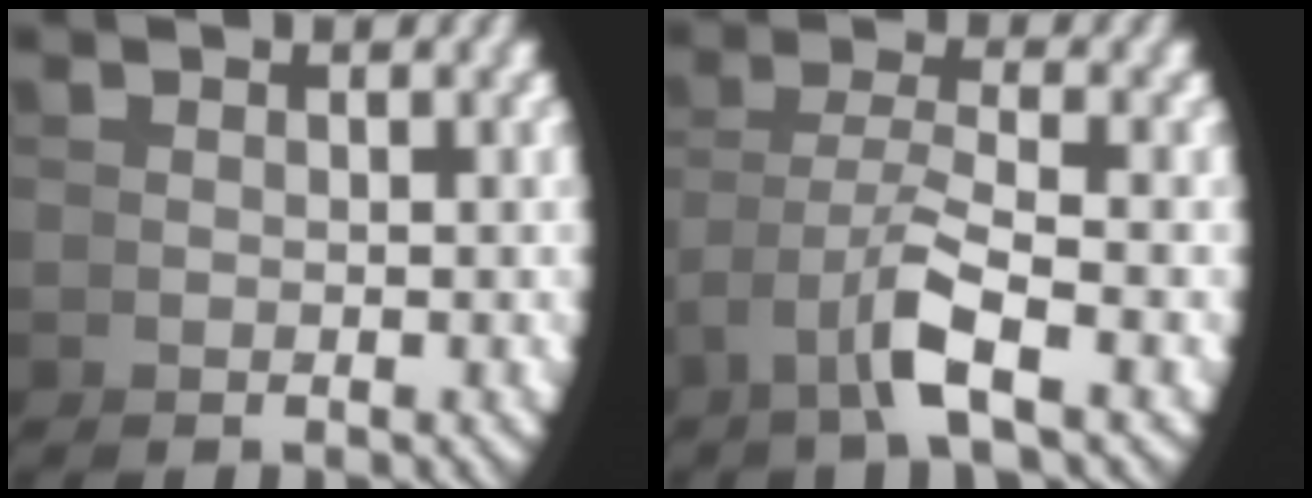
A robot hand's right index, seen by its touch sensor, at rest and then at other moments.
{"total": 3.8, "force": [0.1, 1.3, 3.6], "torque": [-0.075, -0.010, 0.011]}